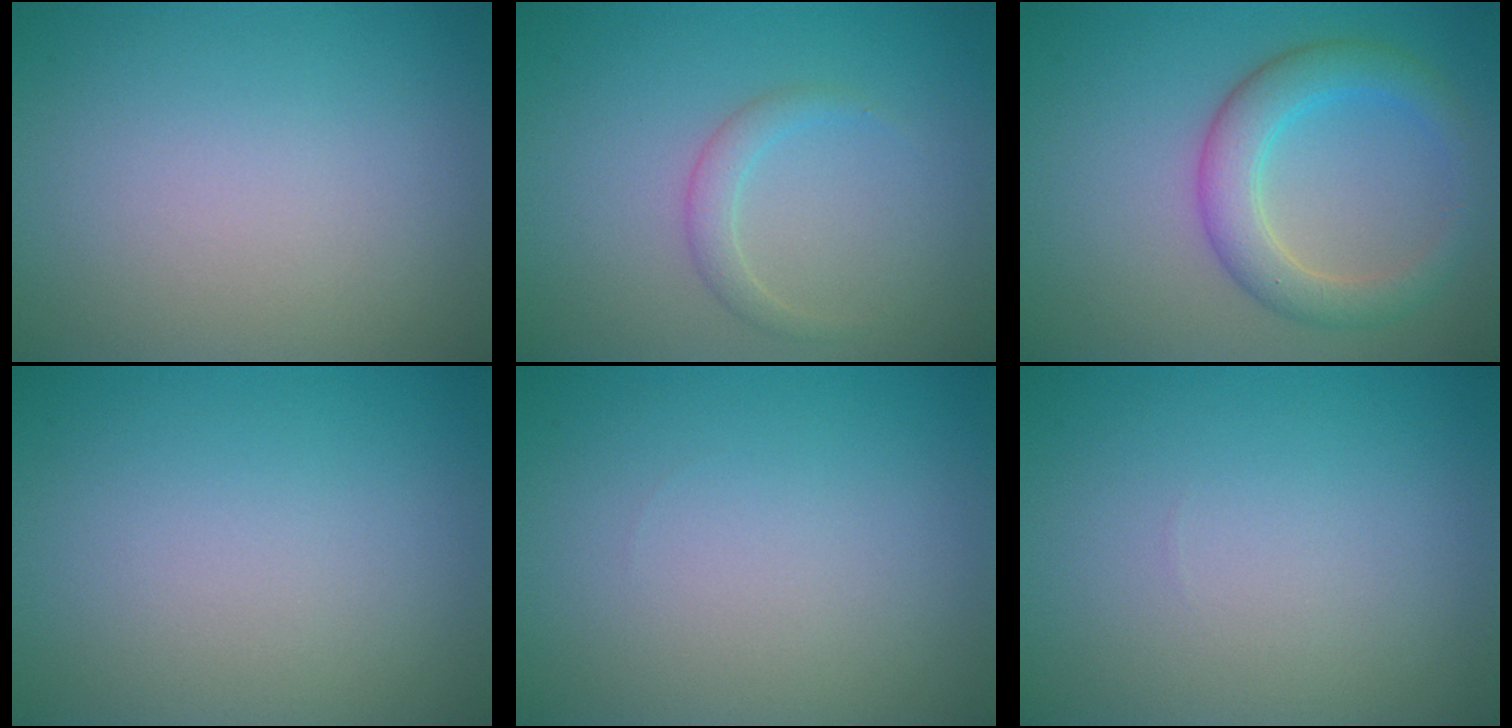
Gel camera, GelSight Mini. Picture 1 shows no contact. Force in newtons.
{"total": 1.6, "press": 1.6, "slide": 0.2}
{"total": 4.5, "press": 4.5, "slide": 0.1}
{"total": 0.0}
{"total": 0.0}
{"total": 0.0}